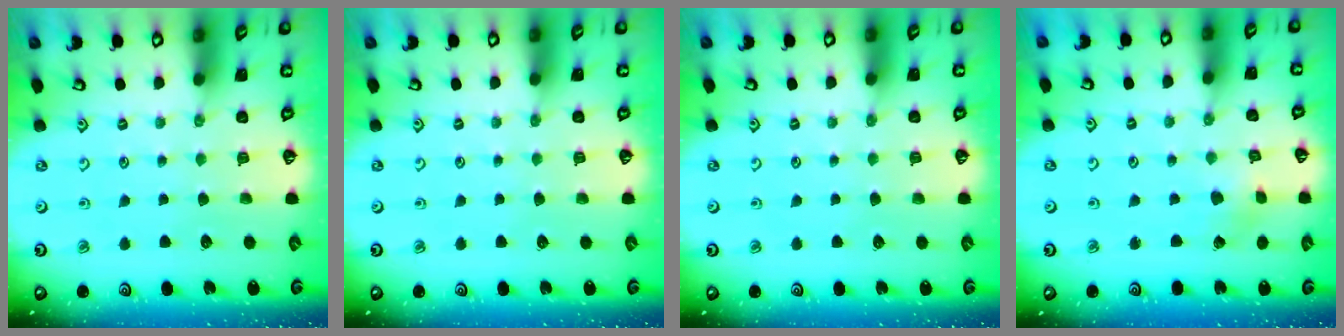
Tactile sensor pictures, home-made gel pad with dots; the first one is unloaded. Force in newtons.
{"total": 0.0}
{"total": 0.0}
{"total": 1.6, "press": 1.6, "slide": 0.2}